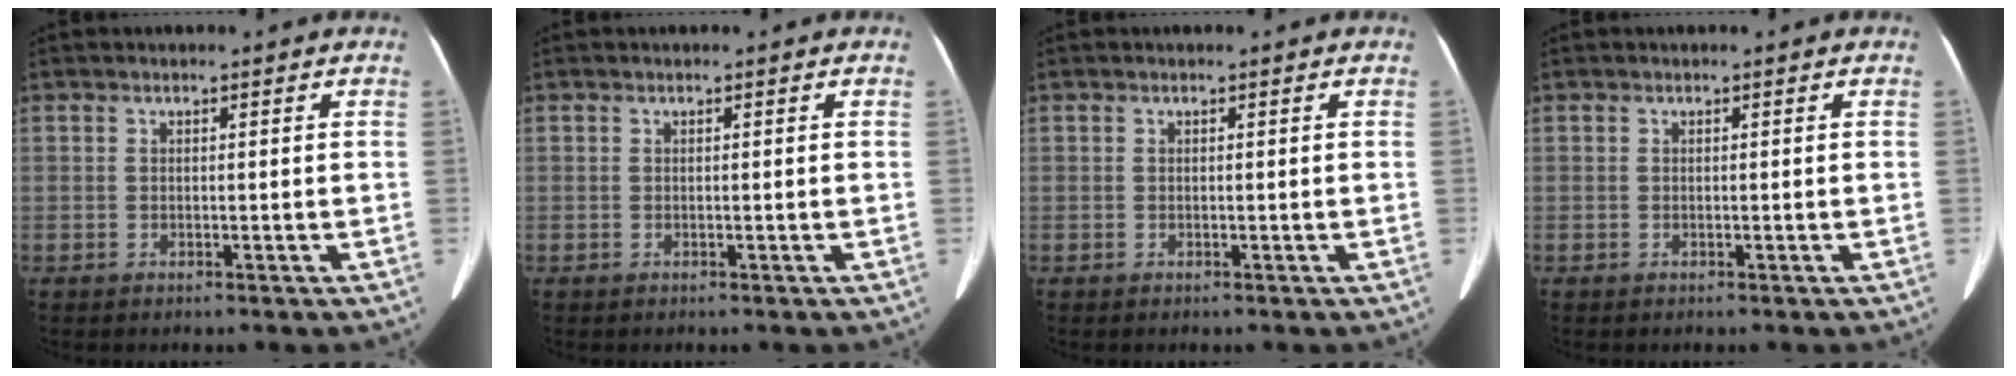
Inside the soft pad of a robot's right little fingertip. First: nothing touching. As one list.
[{"total": 0.0}, {"total": 0.0}, {"total": 0.0}]